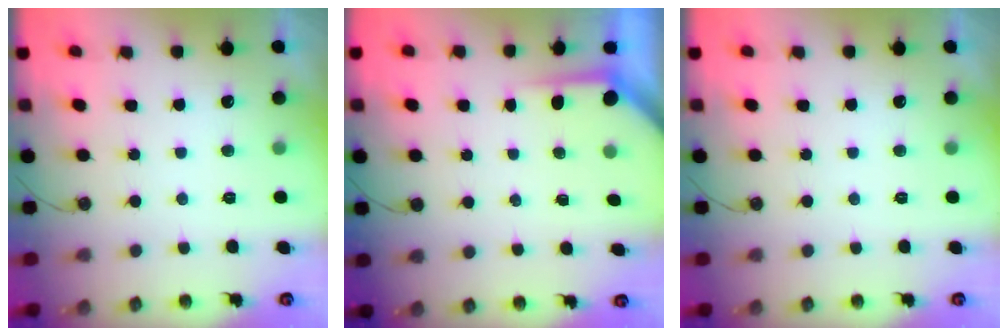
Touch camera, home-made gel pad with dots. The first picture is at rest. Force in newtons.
{"total": 3.7, "press": 3.7, "slide": 0.4}
{"total": 0.0}